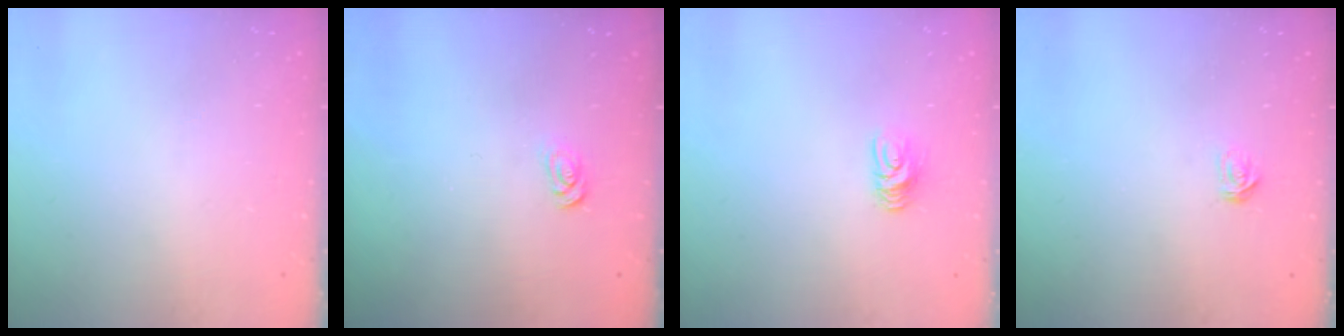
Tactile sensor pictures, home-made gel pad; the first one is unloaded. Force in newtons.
{"total": 2.5, "press": 2.4, "slide": 0.3}
{"total": 6.4, "press": 6.4, "slide": 0.5}
{"total": 2.5, "press": 2.5, "slide": 0.2}